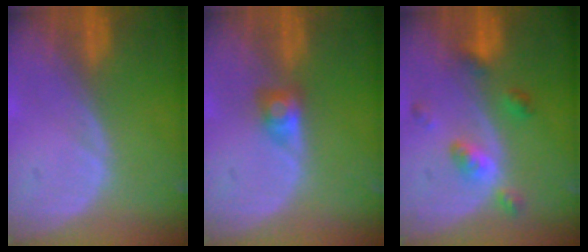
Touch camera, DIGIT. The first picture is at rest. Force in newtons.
{"total": 2.7, "press": 2.5, "slide": 1.1}
{"total": 5.1, "press": 4.6, "slide": 2.2}